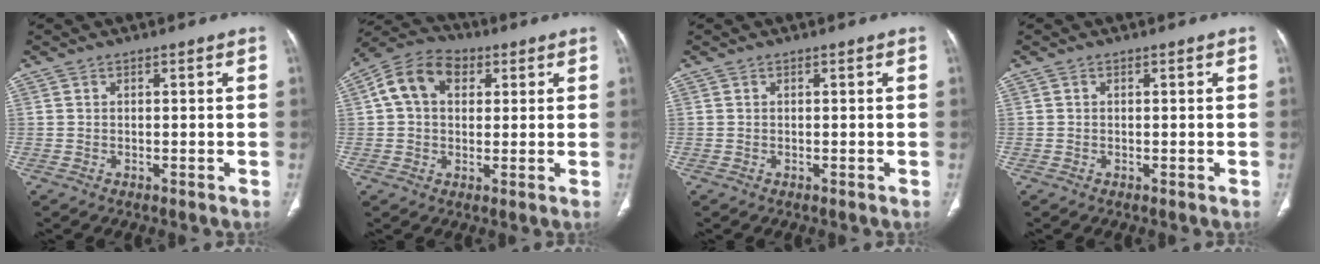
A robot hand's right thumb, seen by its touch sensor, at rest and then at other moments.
{"total": 10.5, "force": [2.9, 7.7, 6.6], "torque": [-0.107, 0.020, 0.042]}
{"total": 0.0}
{"total": 0.0}